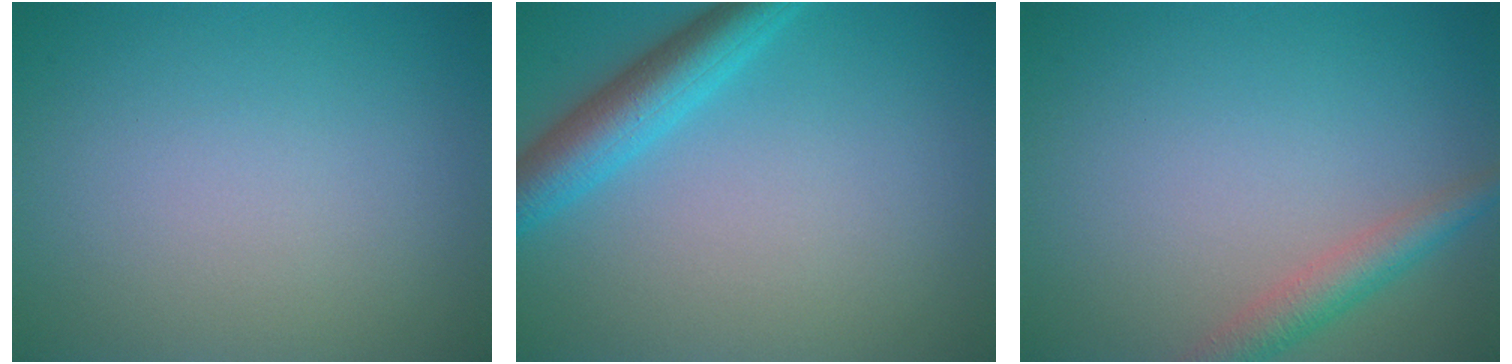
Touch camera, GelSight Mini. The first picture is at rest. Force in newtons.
{"total": 4.5, "press": 4.4, "slide": 0.2}
{"total": 2.8, "press": 2.8, "slide": 0.1}